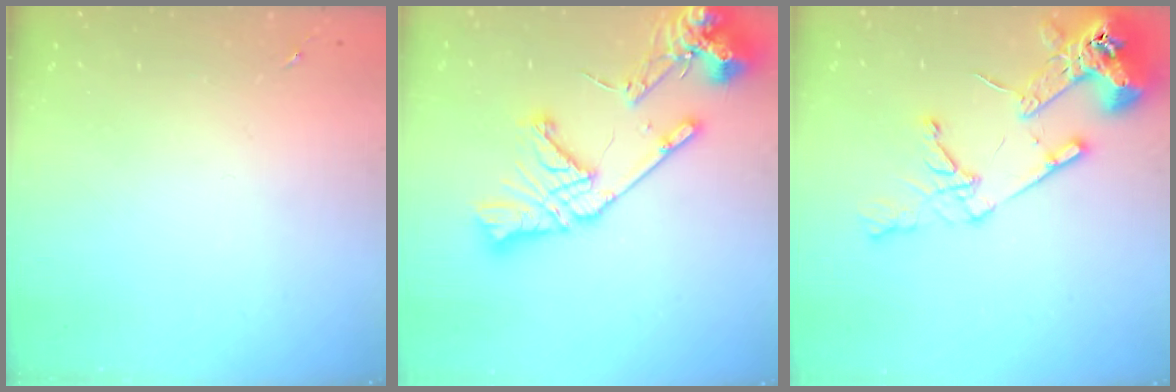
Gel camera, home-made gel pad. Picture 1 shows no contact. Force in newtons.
{"total": 20.9, "press": 20.7, "slide": 2.5}
{"total": 16.6, "press": 16.5, "slide": 2.0}